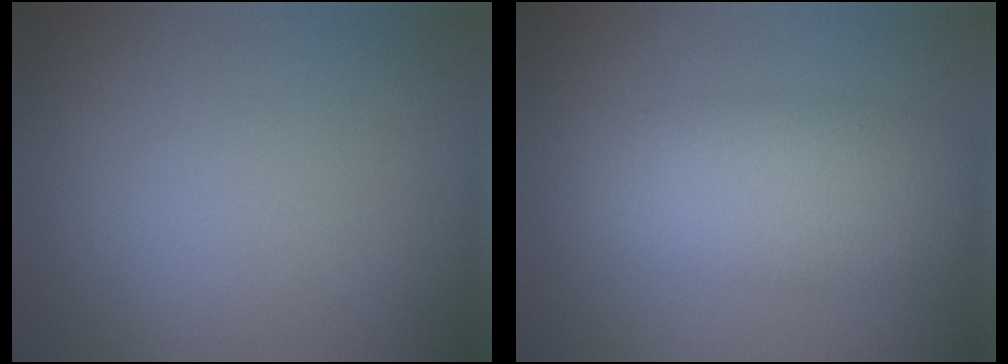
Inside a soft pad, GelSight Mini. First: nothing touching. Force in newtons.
{"total": 5.2, "press": 5.2, "slide": 0.3}